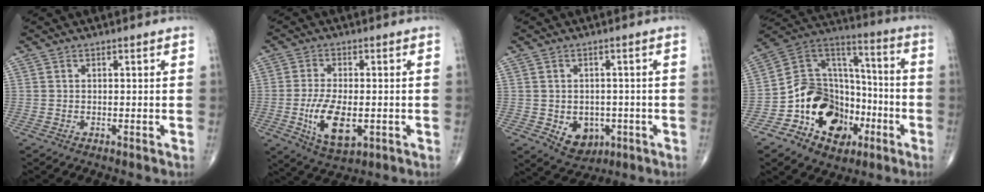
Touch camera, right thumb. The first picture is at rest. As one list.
[{"total": 10.1, "force": [-2.2, 4.9, 8.6], "torque": [-0.157, -0.009, -0.032]}, {"total": 7.0, "force": [-1.9, 5.4, 4.0], "torque": [-0.032, 0.008, -0.012]}, {"total": 20.0, "force": [-7.6, 14.9, 10.9], "torque": [-0.128, 0.088, -0.125]}]